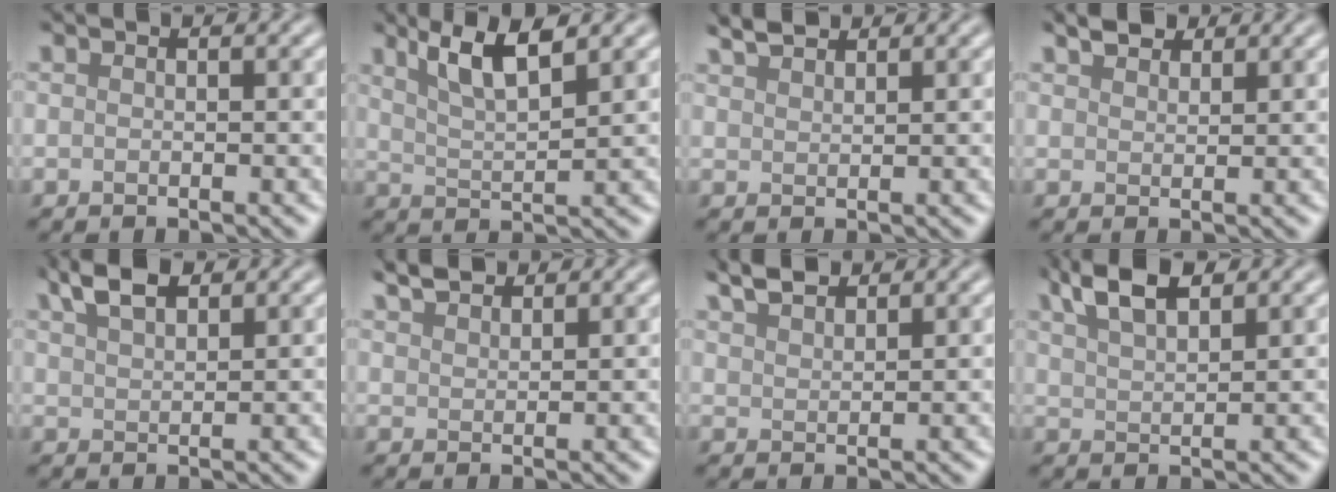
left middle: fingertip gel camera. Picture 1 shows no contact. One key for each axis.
{"total": 4.4, "fx": 2.7, "fy": 1.0, "fz": 3.3, "tx": -0.057, "ty": 0.003, "tz": 0.053}
{"total": 2.1, "fx": 2.0, "fy": 0.4, "fz": 0.5, "tx": -0.008, "ty": 0.006, "tz": 0.044}
{"total": 1.8, "fx": 1.6, "fy": 0.6, "fz": 0.3, "tx": -0.008, "ty": 0.004, "tz": 0.037}
{"total": 3.4, "fx": 2.5, "fy": 1.3, "fz": 2.0, "tx": -0.043, "ty": 0.009, "tz": 0.052}
{"total": 2.3, "fx": 2.2, "fy": 0.5, "fz": 0.6, "tx": -0.010, "ty": 0.007, "tz": 0.048}
{"total": 2.8, "fx": 2.5, "fy": 0.7, "fz": 1.1, "tx": -0.021, "ty": 0.009, "tz": 0.052}
{"total": 4.3, "fx": 3.1, "fy": 1.5, "fz": 2.7, "tx": -0.055, "ty": 0.009, "tz": 0.061}